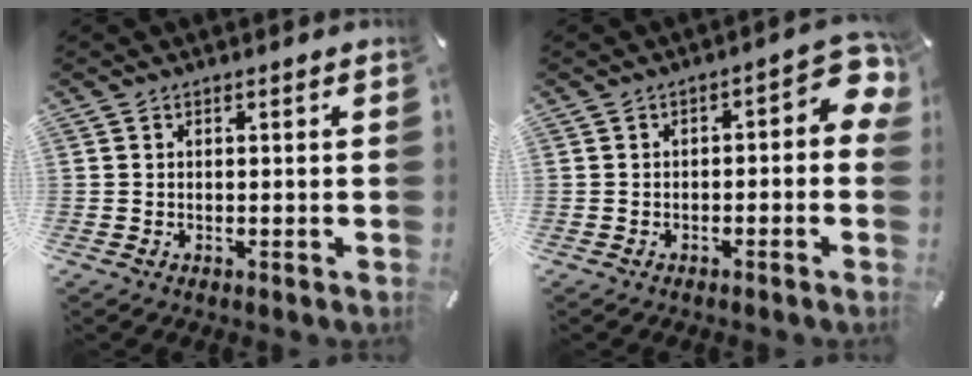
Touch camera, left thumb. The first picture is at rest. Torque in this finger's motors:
{"motor_torque": [0.31, -0.22, 0.34, 0.19, 0.04]}